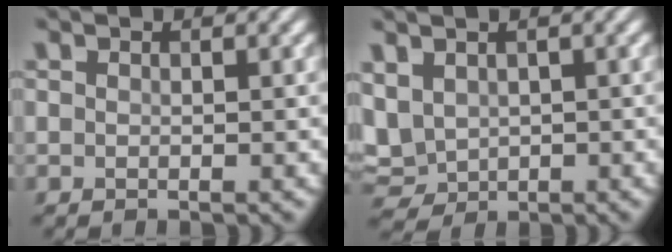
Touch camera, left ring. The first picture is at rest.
{"total": 3.7, "force": [0.6, 3.0, 2.1], "torque": [-0.062, -0.005, 0.019]}